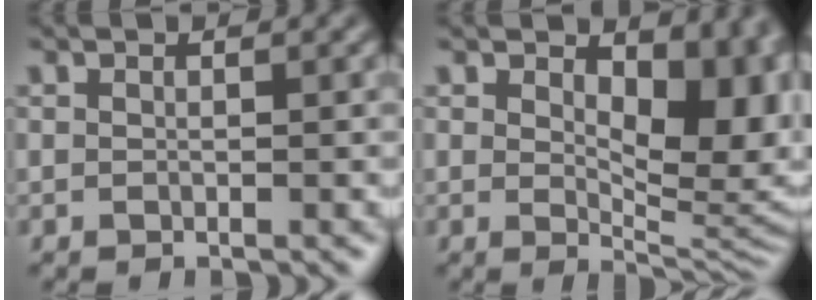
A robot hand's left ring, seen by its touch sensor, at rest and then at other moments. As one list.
[{"total": 9.2, "force": [2.2, 5.0, 7.3], "torque": [-0.090, -0.015, 0.038]}]